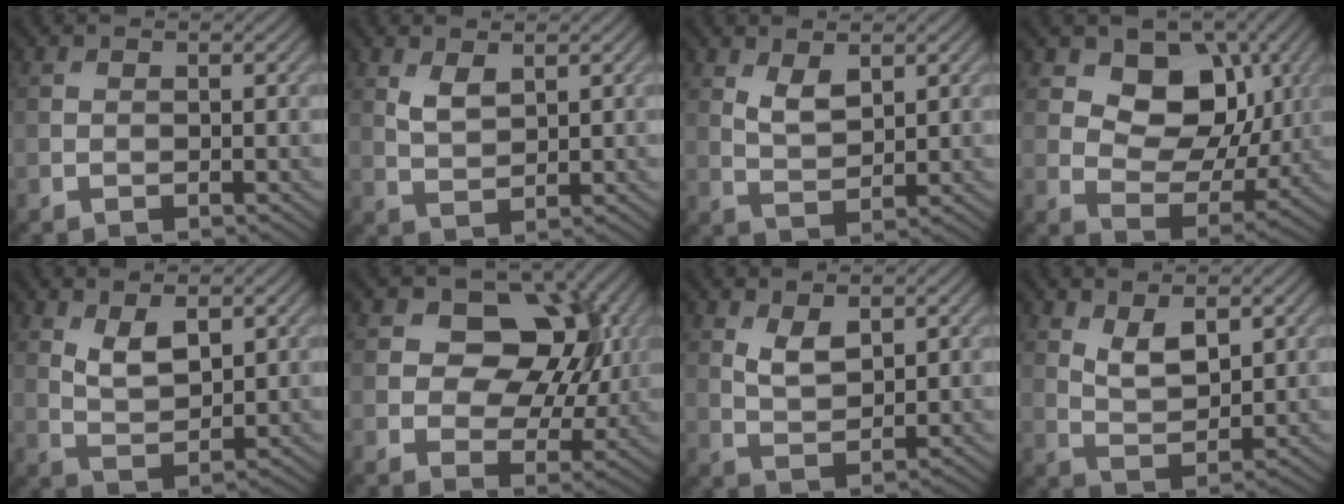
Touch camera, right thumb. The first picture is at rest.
{"total": 2.9, "force": [1.6, 1.4, 1.9], "torque": [-0.046, -0.005, 0.038]}
{"total": 3.6, "force": [2.0, 1.7, 2.5], "torque": [-0.056, -0.007, 0.044]}
{"total": 9.7, "force": [3.6, 7.0, 5.7], "torque": [-0.101, -0.015, 0.048]}
{"total": 4.6, "force": [2.3, 2.2, 3.4], "torque": [-0.073, -0.008, 0.049]}
{"total": 11.3, "force": [2.9, 8.0, 7.5], "torque": [-0.107, 0.002, 0.028]}
{"total": 3.6, "force": [2.0, 1.7, 2.5], "torque": [-0.057, -0.007, 0.044]}
{"total": 4.7, "force": [2.5, 2.2, 3.4], "torque": [-0.071, -0.010, 0.050]}